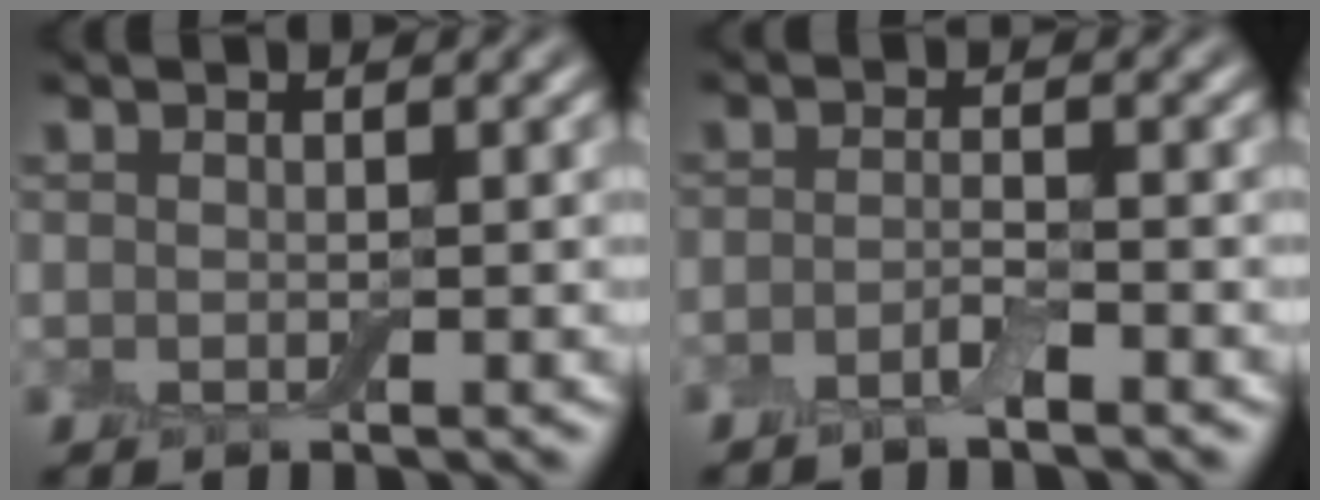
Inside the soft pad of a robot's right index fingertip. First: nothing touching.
{"total": 1.5, "force": [-1.1, 0.1, 1.0], "torque": [-0.021, 0.002, -0.025]}